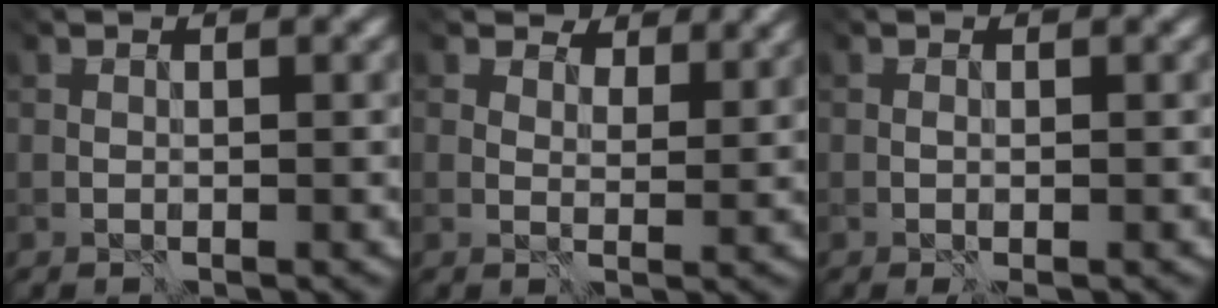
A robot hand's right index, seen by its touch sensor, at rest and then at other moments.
{"total": 5.3, "force": [4.3, 2.0, 2.3], "torque": [-0.036, -0.006, 0.080]}
{"total": 1.0, "force": [-0.7, 0.3, 0.6], "torque": [-0.005, 0.005, -0.007]}